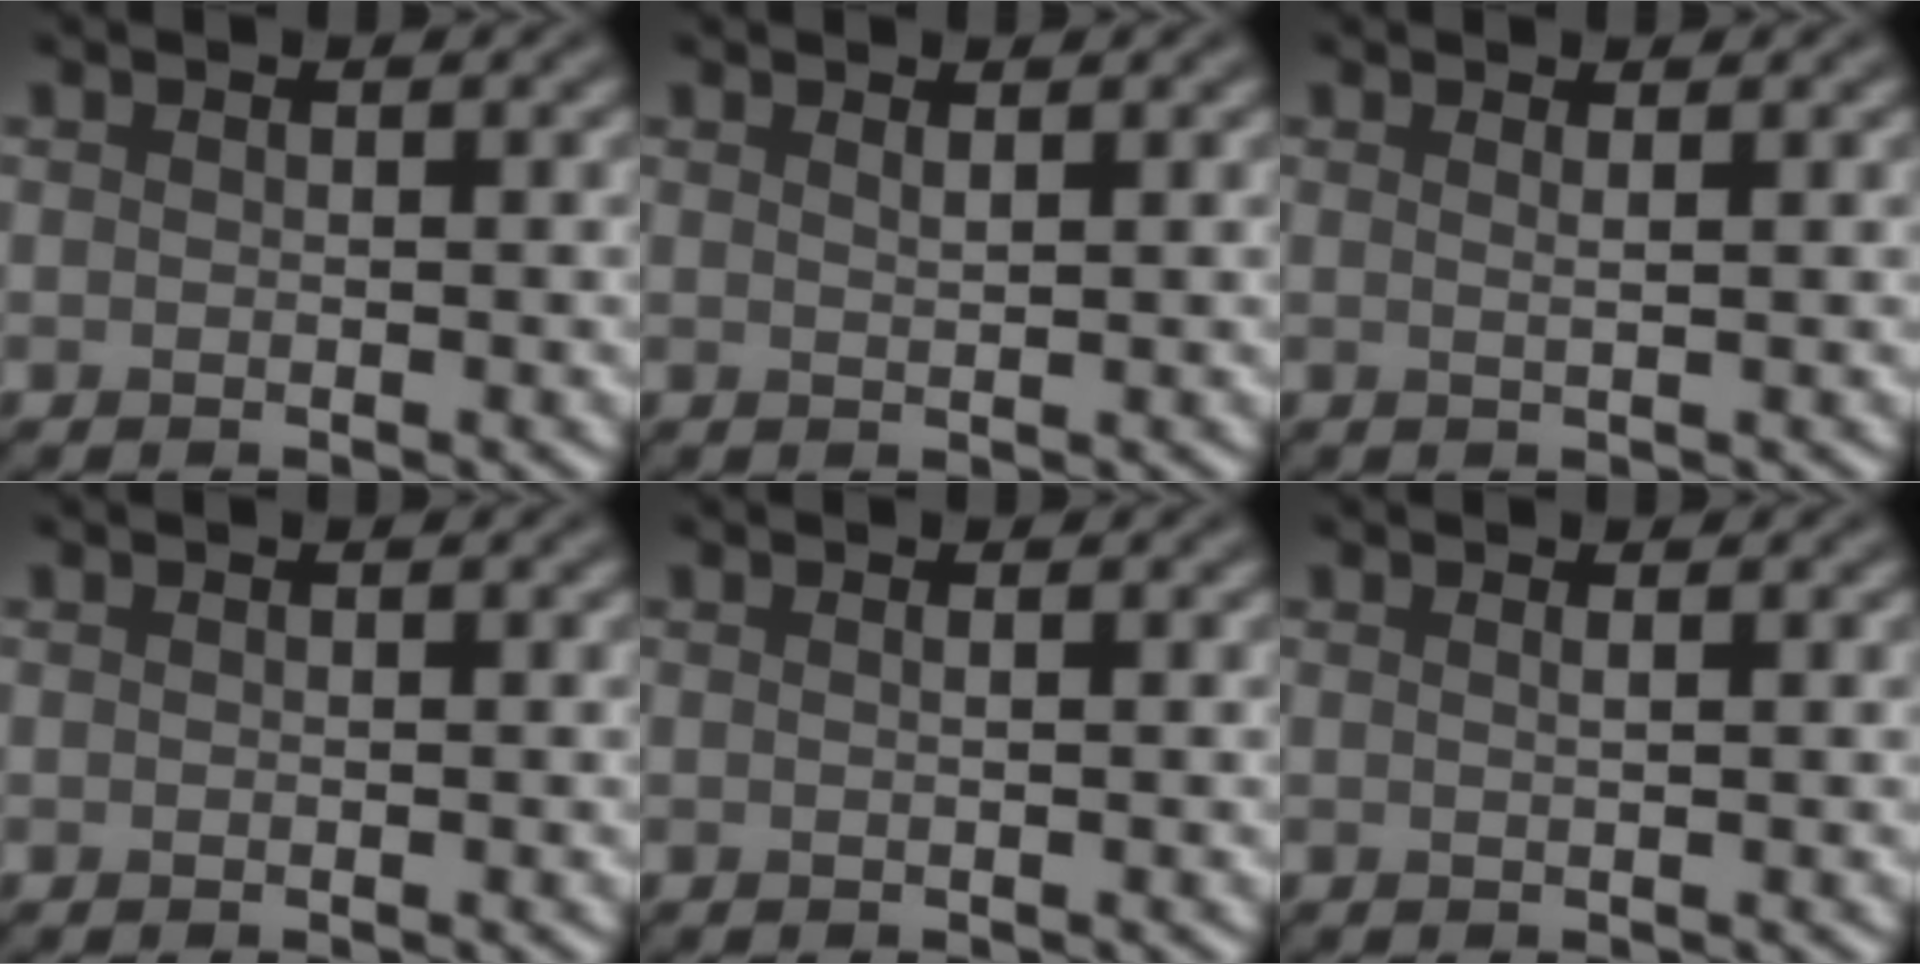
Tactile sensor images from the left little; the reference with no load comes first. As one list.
[{"total": 0.8, "force": [0.6, 0.2, 0.4], "torque": [-0.002, 0.000, 0.011]}, {"total": 1.2, "force": [0.6, 0.4, 0.9], "torque": [-0.007, 0.001, 0.000]}, {"total": 0.0}, {"total": 0.7, "force": [0.1, 0.3, 0.6], "torque": [-0.005, 0.002, -0.004]}, {"total": 0.9, "force": [0.4, 0.4, 0.7], "torque": [-0.003, -0.001, -0.001]}]